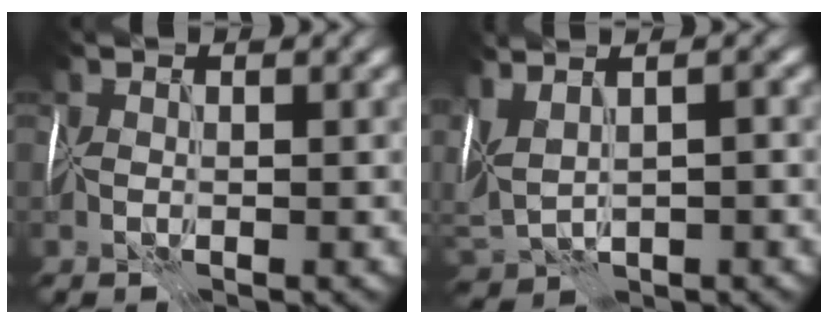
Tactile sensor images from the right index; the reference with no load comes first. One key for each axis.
{"total": 5.5, "fx": 0.4, "fy": 2.7, "fz": 4.8, "tx": -0.088, "ty": 0.009, "tz": 0.024}